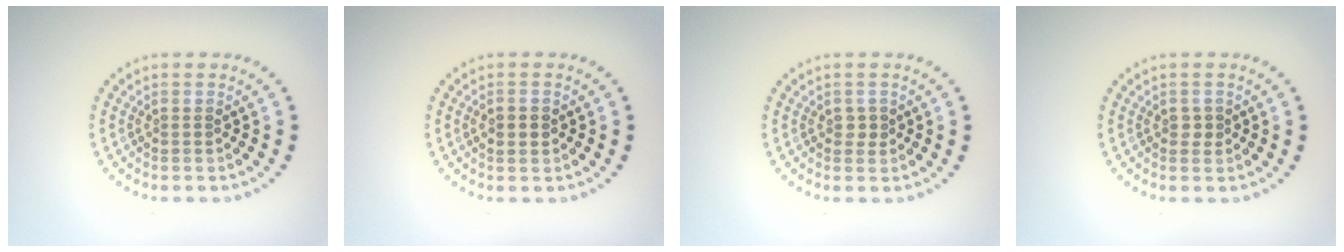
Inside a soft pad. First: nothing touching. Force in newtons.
{"total": 2.1, "press": 2.1, "slide": 0.1}
{"total": 0.9, "press": 0.9, "slide": 0.2}
{"total": 0.9, "press": 0.9, "slide": 0.2}